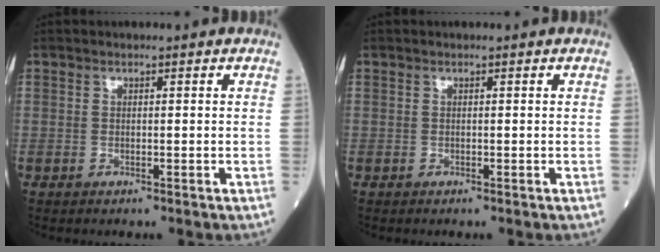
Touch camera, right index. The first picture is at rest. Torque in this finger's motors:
{"motor_torque": [0.12, 0.15, 0.10, 0.01]}